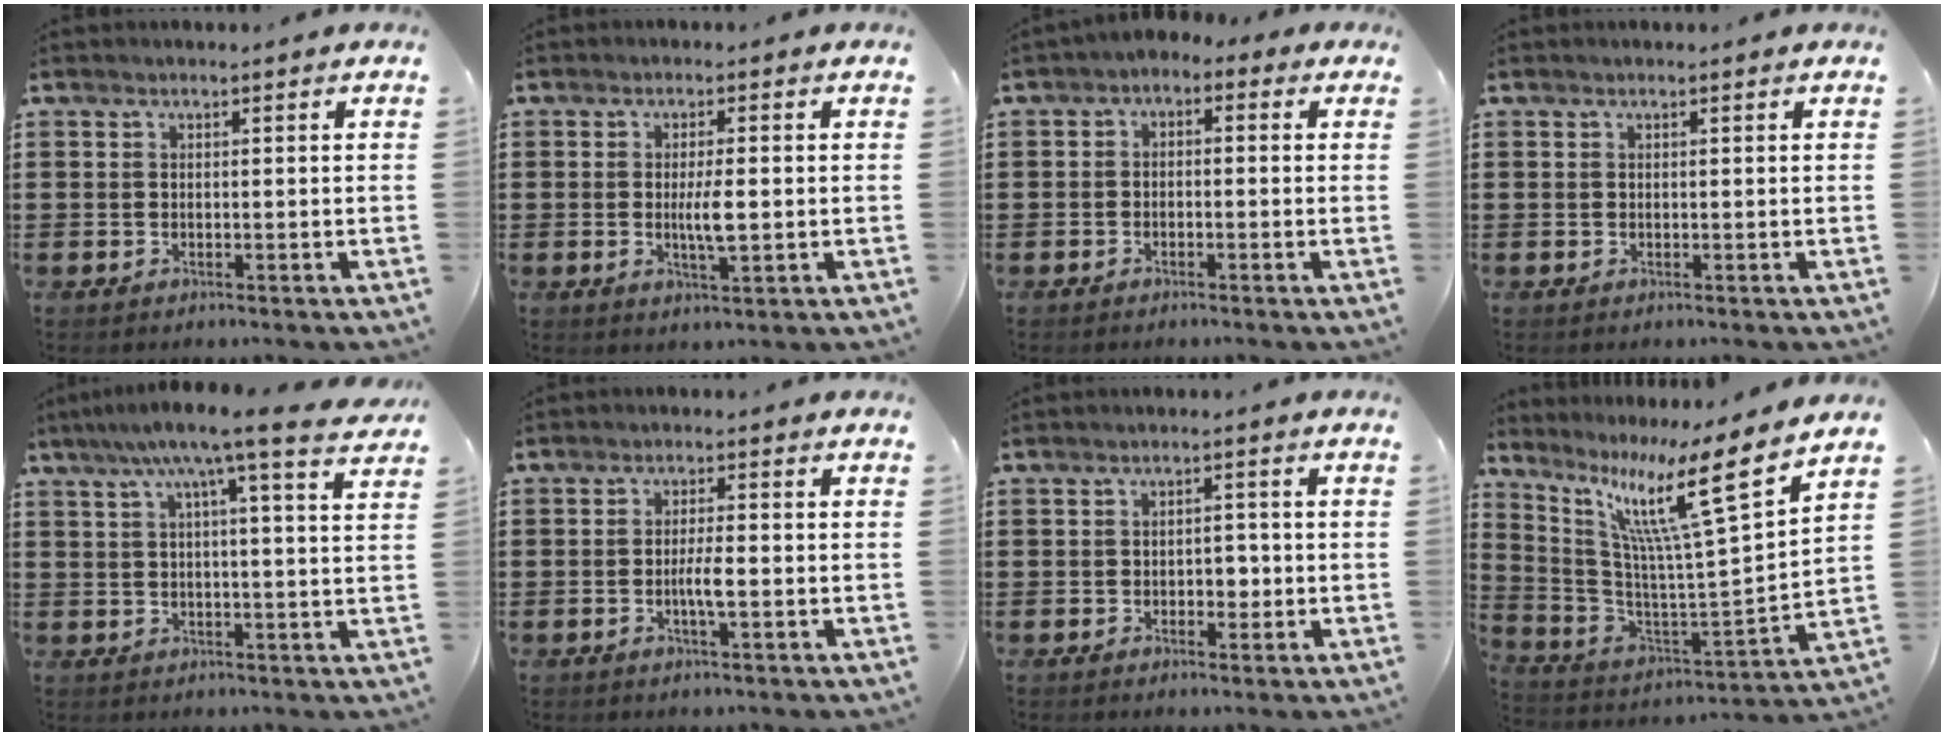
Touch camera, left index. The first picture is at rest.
{"total": 4.0, "force": [-0.2, 0.8, 3.9], "torque": [-0.076, -0.003, -0.007]}
{"total": 2.3, "force": [-2.2, 0.6, 0.3], "torque": [-0.010, 0.007, -0.050]}
{"total": 0.0}
{"total": 7.9, "force": [5.5, 0.2, 5.7], "torque": [-0.120, -0.019, 0.089]}
{"total": 3.3, "force": [-0.8, 0.6, 3.1], "torque": [-0.062, -0.001, -0.018]}
{"total": 2.7, "force": [-0.6, 1.8, 1.9], "torque": [-0.041, 0.006, -0.016]}
{"total": 14.2, "force": [8.6, 0.6, 11.2], "torque": [-0.228, -0.054, 0.126]}